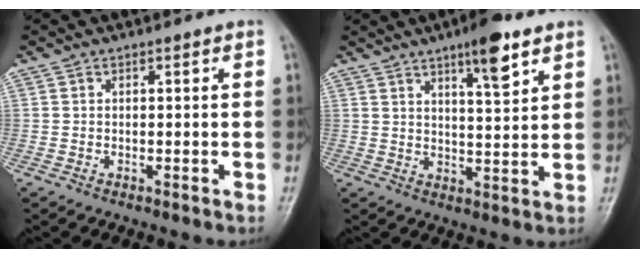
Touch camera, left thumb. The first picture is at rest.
{"total": 8.4, "force": [5.2, 1.9, 6.3], "torque": [-0.089, -0.029, 0.080]}